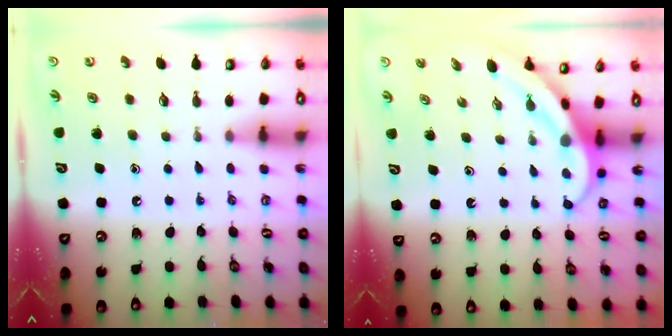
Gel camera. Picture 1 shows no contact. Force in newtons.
{"total": 6.6, "press": 6.6, "slide": 0.5}